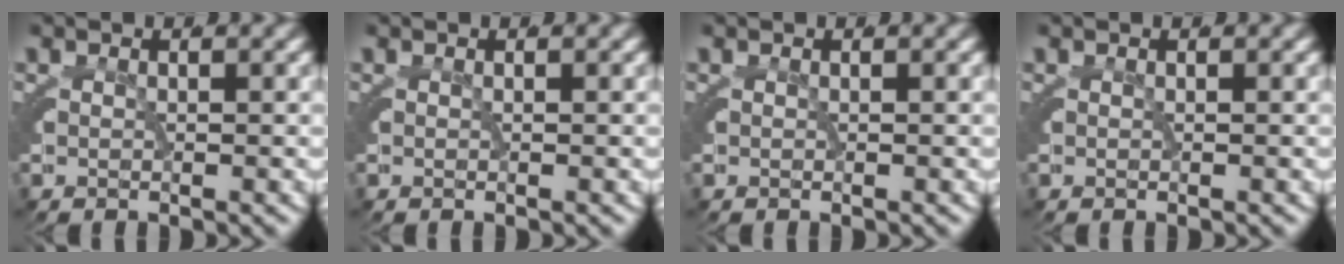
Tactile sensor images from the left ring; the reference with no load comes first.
{"total": 0.0}
{"total": 0.0}
{"total": 0.0}